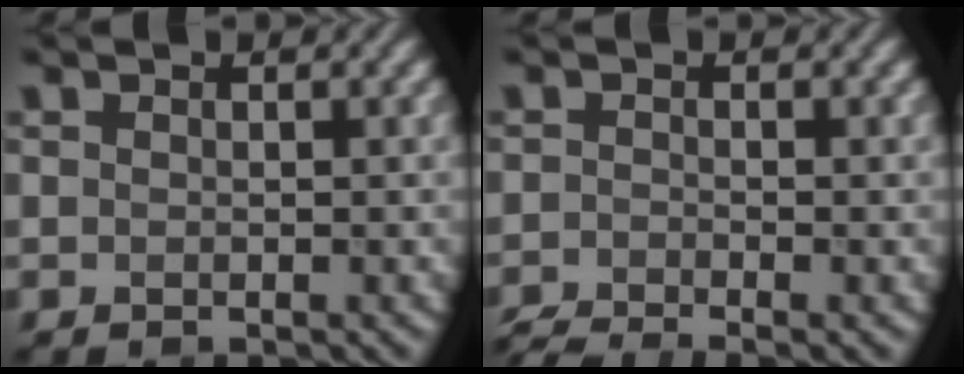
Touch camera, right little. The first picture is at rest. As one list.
[{"total": 3.0, "force": [-2.5, 0.4, 1.6], "torque": [-0.029, -0.015, -0.054]}]